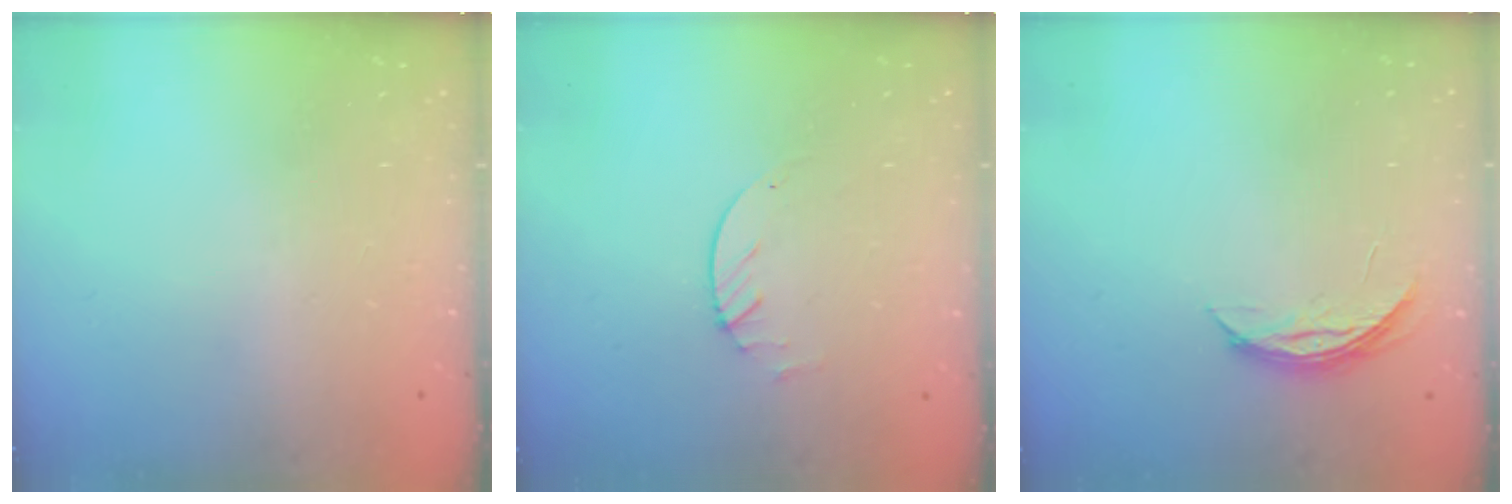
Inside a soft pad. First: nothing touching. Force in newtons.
{"total": 1.9, "press": 1.9, "slide": 0.3}
{"total": 4.2, "press": 4.2, "slide": 0.5}